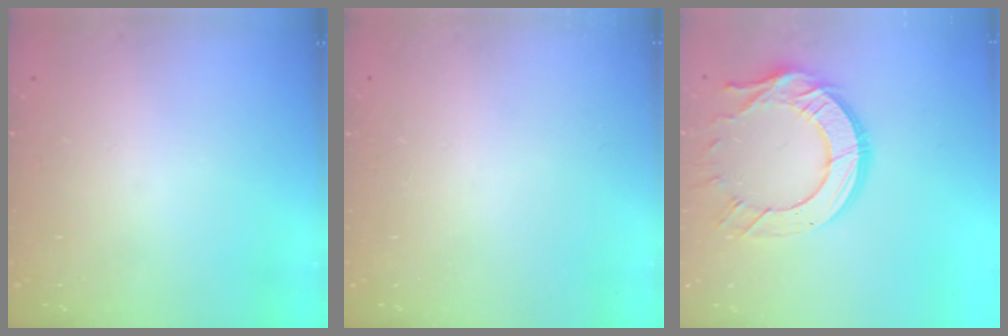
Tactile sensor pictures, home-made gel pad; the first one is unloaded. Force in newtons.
{"total": 0.0}
{"total": 14.7, "press": 14.6, "slide": 1.2}